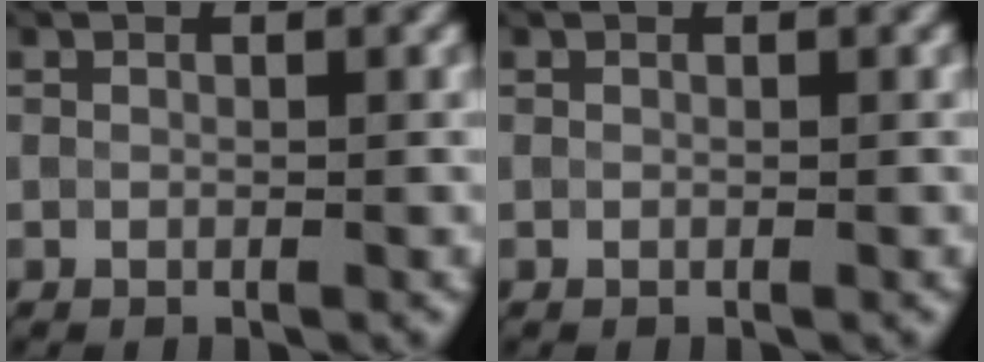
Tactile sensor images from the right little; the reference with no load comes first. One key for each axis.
{"total": 0.0}